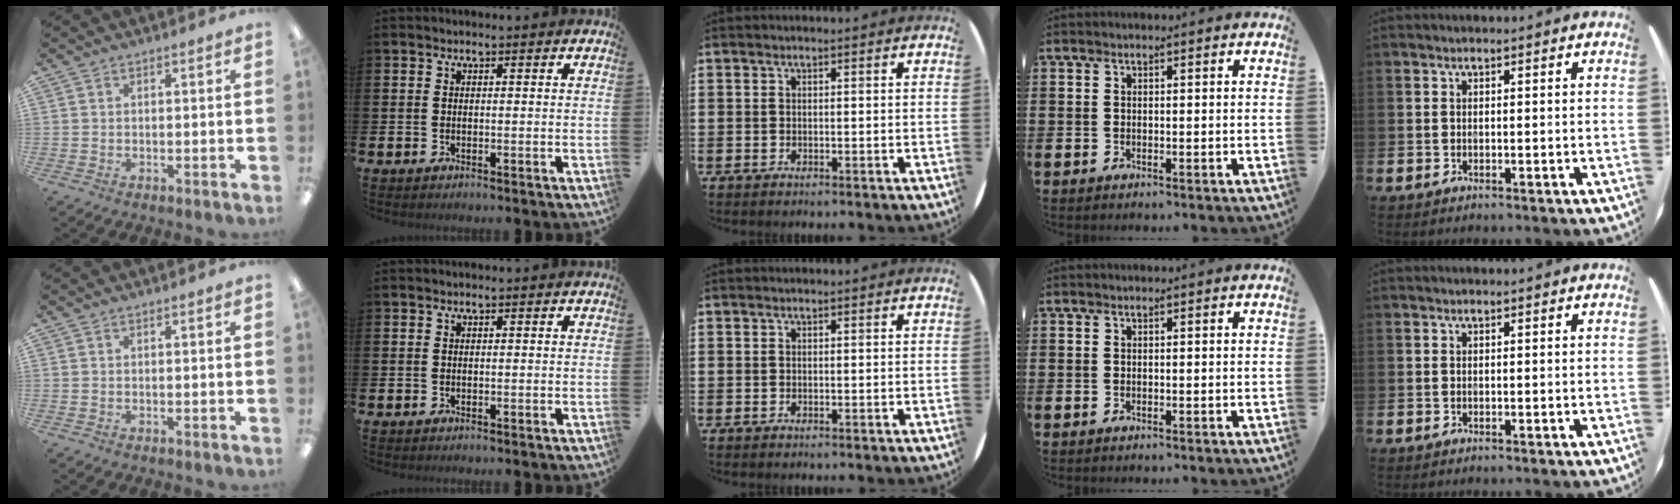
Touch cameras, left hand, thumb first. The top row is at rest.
{}